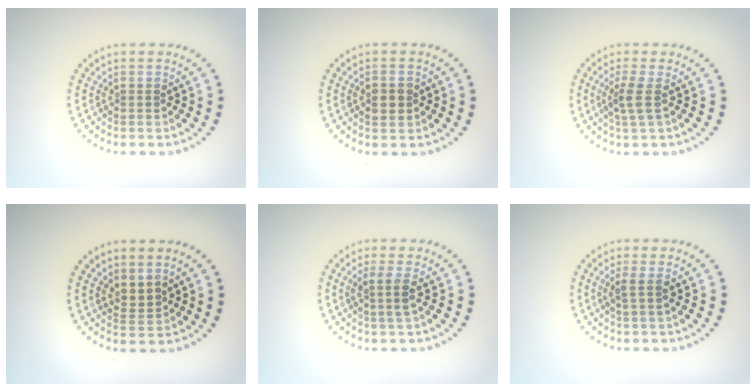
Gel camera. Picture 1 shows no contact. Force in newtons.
{"total": 2.4, "press": 2.4, "slide": 0.1}
{"total": 2.0, "press": 1.6, "slide": 1.3}
{"total": 1.7, "press": 1.4, "slide": 1.0}
{"total": 2.0, "press": 1.6, "slide": 1.2}
{"total": 1.5, "press": 1.2, "slide": 0.8}